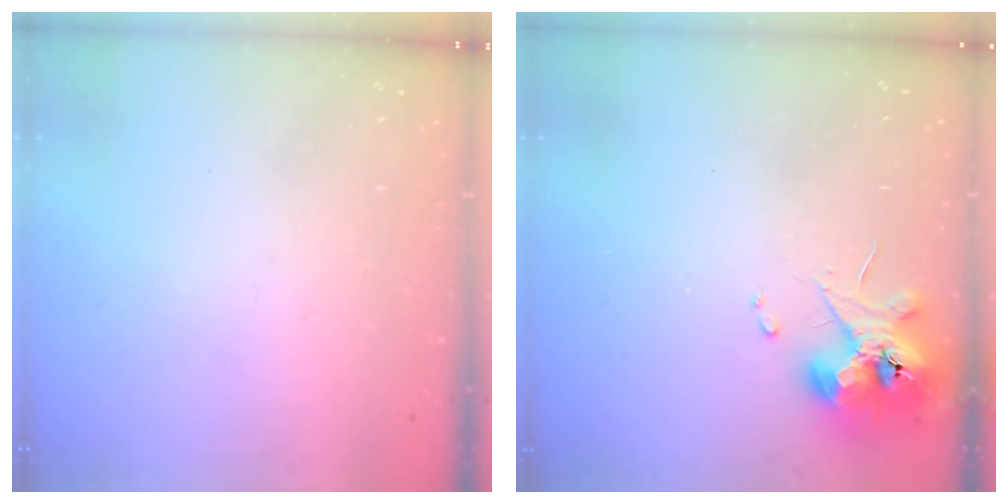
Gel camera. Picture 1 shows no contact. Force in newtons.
{"total": 10.8, "press": 10.7, "slide": 1.4}